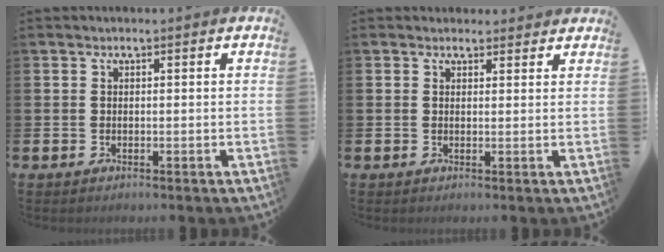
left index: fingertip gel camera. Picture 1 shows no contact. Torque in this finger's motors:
{"motor_torque": [1.04, -1.10, 0.24, -0.01]}